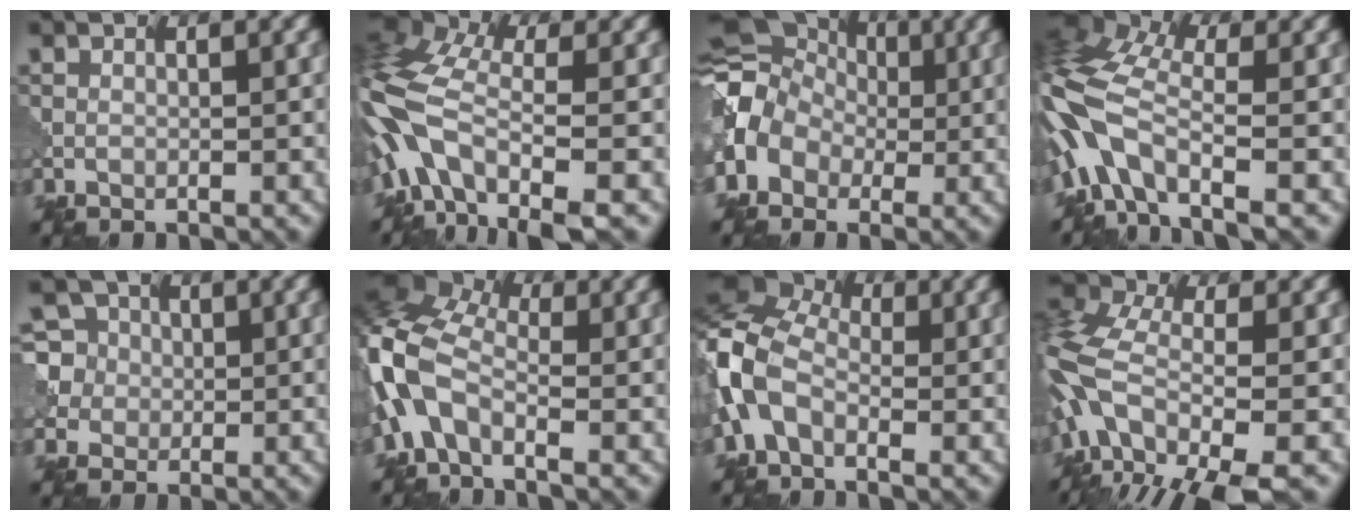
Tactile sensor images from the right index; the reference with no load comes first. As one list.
[{"total": 10.8, "force": [-3.1, 5.2, 9.0], "torque": [-0.194, 0.015, -0.072]}, {"total": 7.4, "force": [-0.5, 6.2, 4.0], "torque": [-0.069, 0.021, -0.032]}, {"total": 9.8, "force": [-2.4, 4.8, 8.3], "torque": [-0.180, 0.017, -0.063]}, {"total": 7.5, "force": [2.0, 6.9, 1.9], "torque": [-0.073, 0.042, 0.033]}, {"total": 9.1, "force": [-1.1, 5.2, 7.3], "torque": [-0.192, 0.018, -0.042]}, {"total": 9.4, "force": [-0.5, 6.1, 7.0], "torque": [-0.171, 0.018, -0.025]}, {"total": 13.6, "force": [-5.0, 6.9, 10.7], "torque": [-0.250, 0.005, -0.096]}]